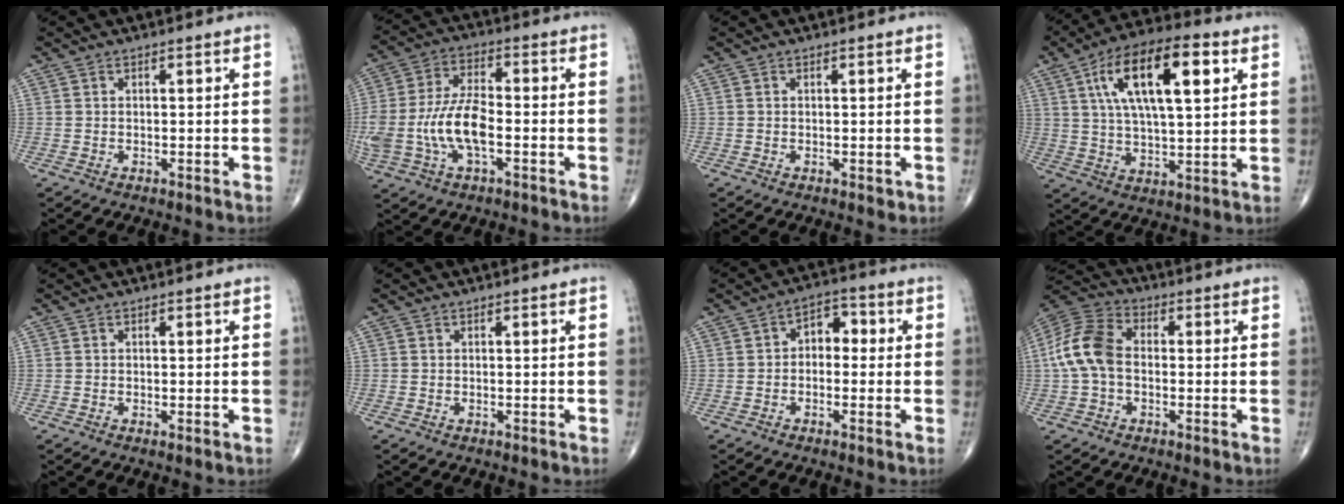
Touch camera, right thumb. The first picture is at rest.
{"total": 13.3, "force": [-2.7, 6.2, 11.4], "torque": [-0.250, 0.024, -0.052]}
{"total": 0.8, "force": [-0.1, 0.5, 0.6], "torque": [-0.005, -0.001, -0.001]}
{"total": 18.5, "force": [6.4, 7.1, 15.8], "torque": [-0.260, 0.002, 0.105]}
{"total": 0.0}
{"total": 0.0}
{"total": 5.3, "force": [0.1, 3.7, 3.8], "torque": [-0.028, 0.022, -0.013]}
{"total": 11.1, "force": [-0.5, 7.4, 8.2], "torque": [-0.172, 0.031, -0.023]}